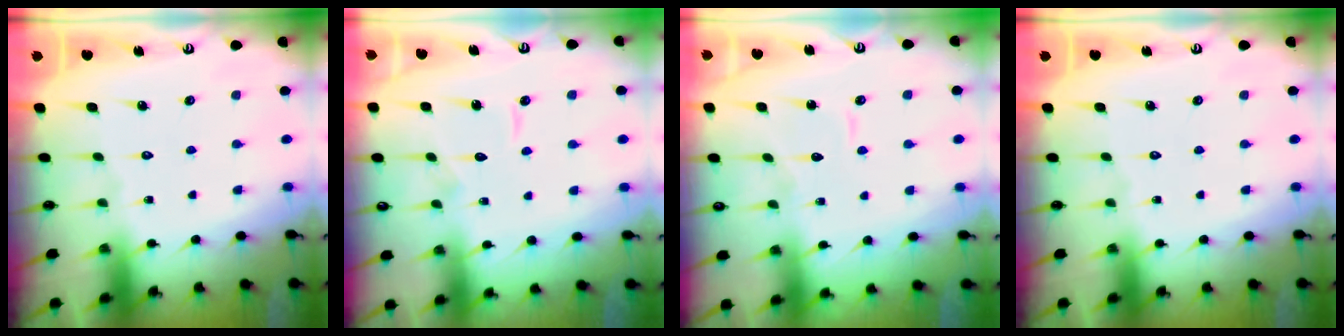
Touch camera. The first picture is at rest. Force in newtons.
{"total": 4.9, "press": 4.8, "slide": 0.5}
{"total": 4.8, "press": 4.8, "slide": 0.6}
{"total": 0.0}